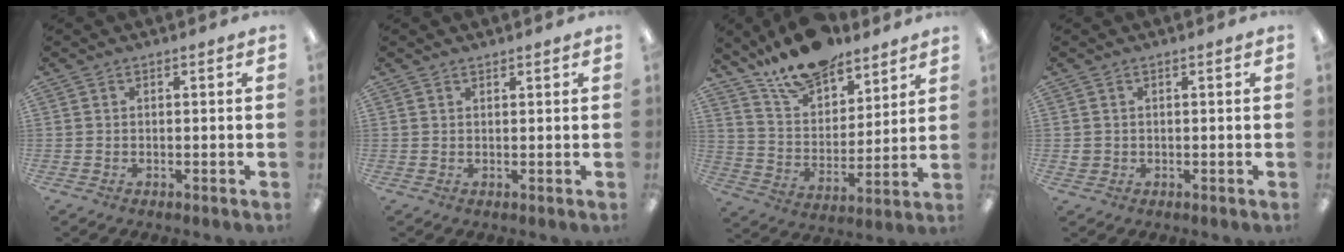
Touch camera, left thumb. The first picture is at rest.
{"total": 1.0, "force": [1.0, 0.2, 0.2], "torque": [-0.004, -0.001, 0.019]}
{"total": 14.9, "force": [12.7, 6.0, 5.1], "torque": [-0.100, -0.083, 0.233]}
{"total": 1.5, "force": [0.5, 1.3, 0.4], "torque": [-0.010, 0.003, 0.009]}